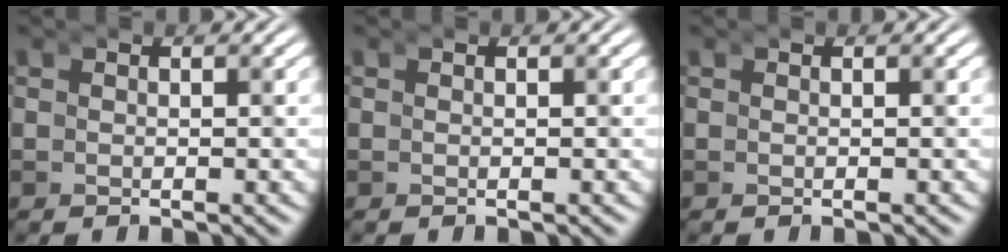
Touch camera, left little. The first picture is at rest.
{"total": 0.0}
{"total": 0.0}